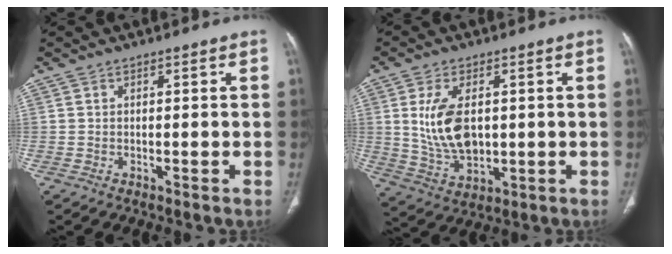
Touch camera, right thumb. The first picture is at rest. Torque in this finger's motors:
{"motor_torque": [-0.78, 1.28, 1.20, 0.40, 0.12]}